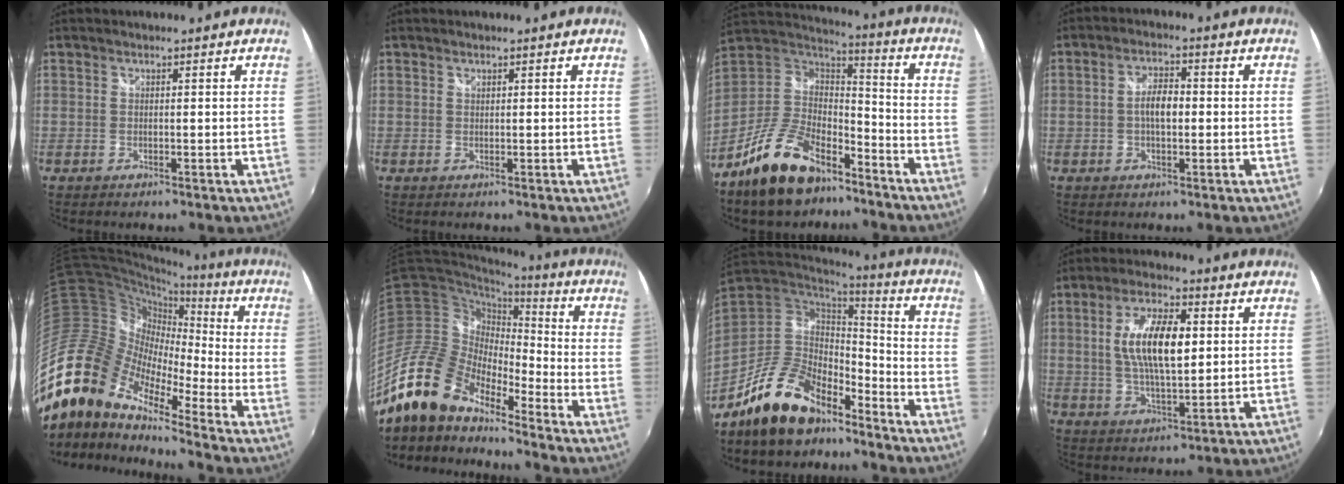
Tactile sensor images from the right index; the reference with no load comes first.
{"total": 0.0}
{"total": 19.4, "force": [-12.9, 9.4, 11.1], "torque": [-0.237, 0.000, -0.222]}
{"total": 4.7, "force": [-0.3, 2.2, 4.1], "torque": [-0.077, 0.009, -0.007]}
{"total": 23.0, "force": [-15.7, 9.9, 13.6], "torque": [-0.251, -0.029, -0.320]}
{"total": 18.8, "force": [-14.9, 7.2, 8.9], "torque": [-0.174, -0.013, -0.294]}
{"total": 15.3, "force": [-11.2, 6.8, 7.9], "torque": [-0.168, 0.001, -0.191]}
{"total": 11.9, "force": [1.9, 4.3, 10.9], "torque": [-0.208, 0.006, 0.037]}